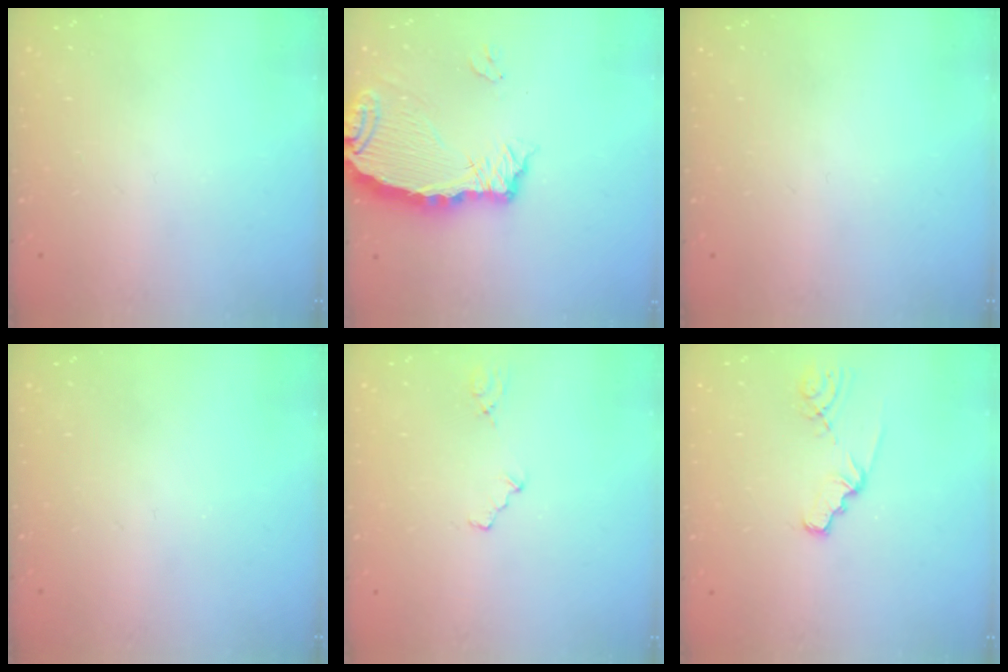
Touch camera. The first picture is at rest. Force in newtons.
{"total": 9.7, "press": 9.6, "slide": 1.2}
{"total": 0.0}
{"total": 0.0}
{"total": 2.9, "press": 2.9, "slide": 0.3}
{"total": 2.2, "press": 2.2, "slide": 0.4}